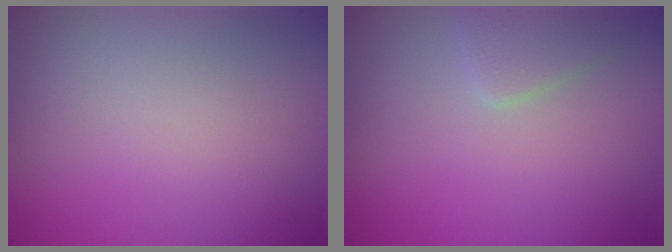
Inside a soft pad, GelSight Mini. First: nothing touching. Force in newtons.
{"total": 1.6, "press": 1.6, "slide": 0.0}